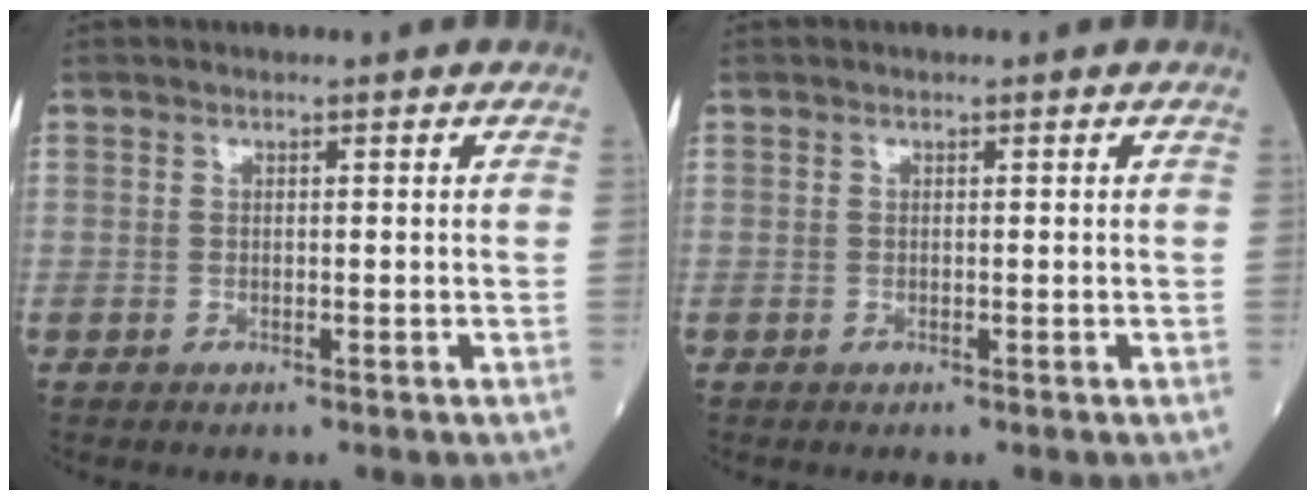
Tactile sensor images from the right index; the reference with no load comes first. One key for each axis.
{"total": 0.0}